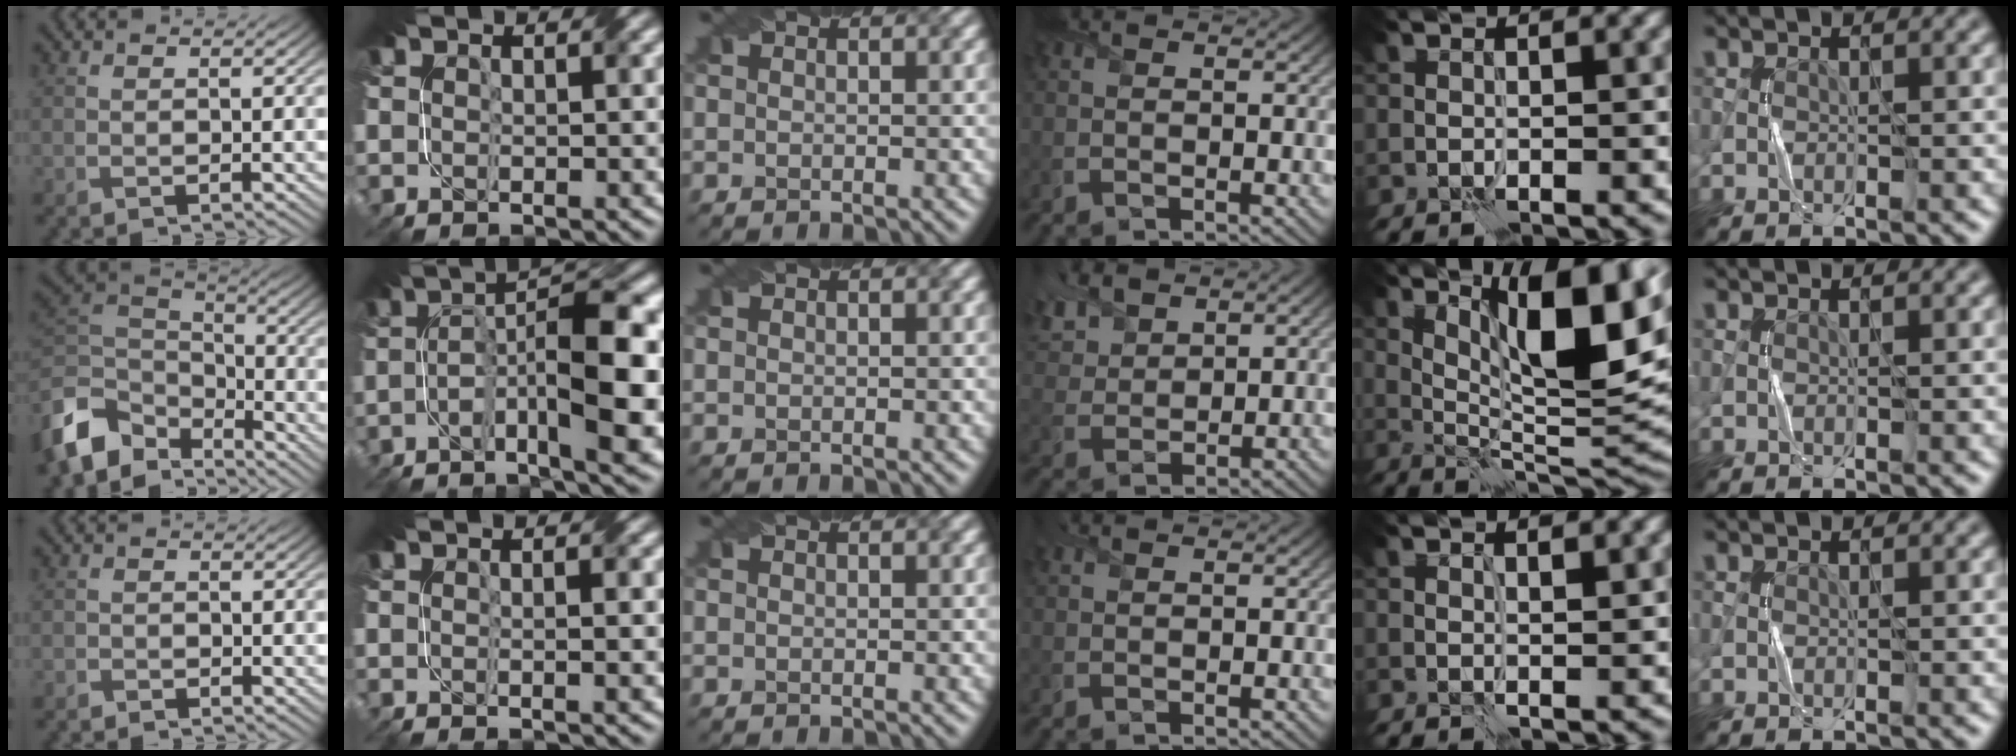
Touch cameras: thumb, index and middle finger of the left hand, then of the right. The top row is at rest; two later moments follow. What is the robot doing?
{"motion": "fold", "object": "napkin"}